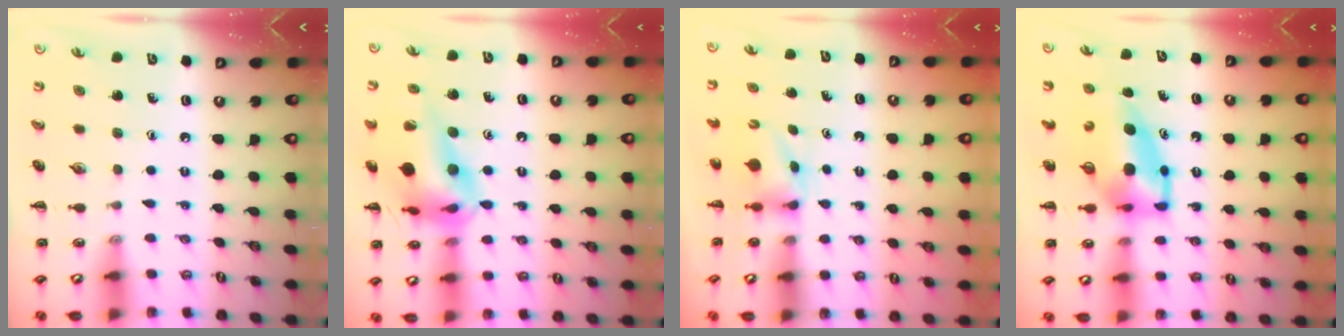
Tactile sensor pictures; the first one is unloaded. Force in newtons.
{"total": 18.0, "press": 17.8, "slide": 2.2}
{"total": 2.7, "press": 2.5, "slide": 1.0}
{"total": 6.9, "press": 6.7, "slide": 1.5}